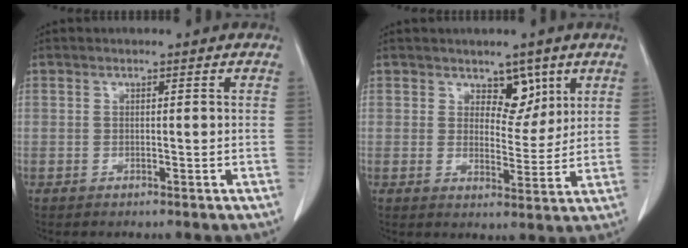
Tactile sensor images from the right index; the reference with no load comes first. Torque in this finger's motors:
{"motor_torque": [-0.10, 0.12, -0.02, -0.01]}